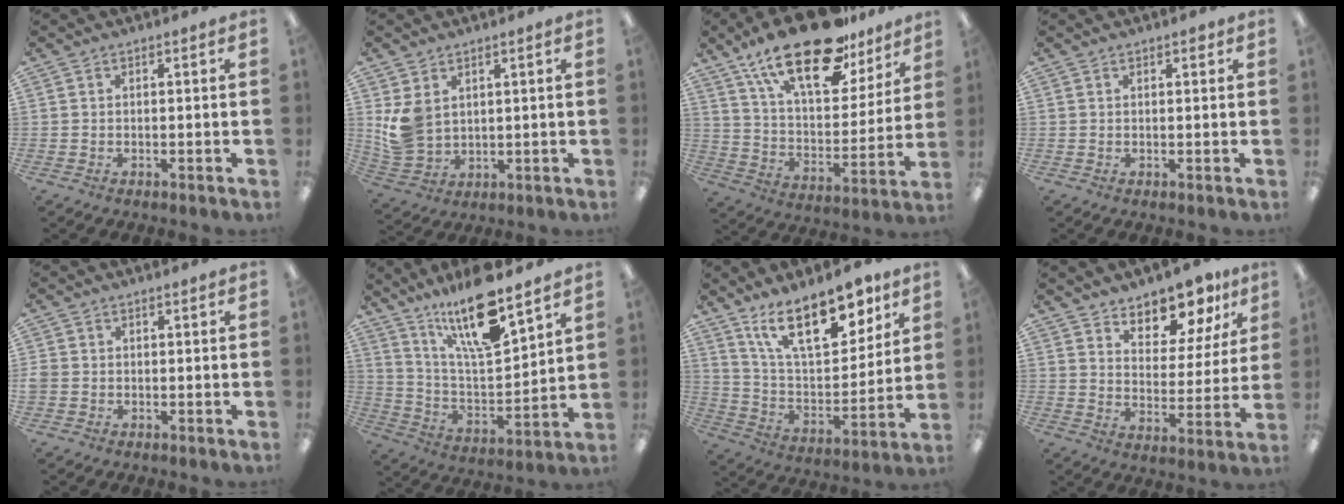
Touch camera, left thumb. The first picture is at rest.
{"total": 7.5, "force": [2.9, 5.8, 3.8], "torque": [-0.086, -0.006, 0.060]}
{"total": 24.6, "force": [17.0, 9.8, 14.9], "torque": [-0.242, -0.101, 0.290]}
{"total": 1.1, "force": [0.8, 0.5, 0.6], "torque": [-0.005, -0.002, 0.012]}
{"total": 1.8, "force": [-0.4, 1.7, 0.6], "torque": [-0.009, 0.003, -0.009]}
{"total": 18.7, "force": [13.8, 4.5, 11.7], "torque": [-0.210, -0.075, 0.228]}
{"total": 20.3, "force": [13.0, 9.2, 12.6], "torque": [-0.197, -0.066, 0.222]}
{"total": 11.3, "force": [9.8, 4.7, 3.1], "torque": [-0.050, -0.076, 0.179]}